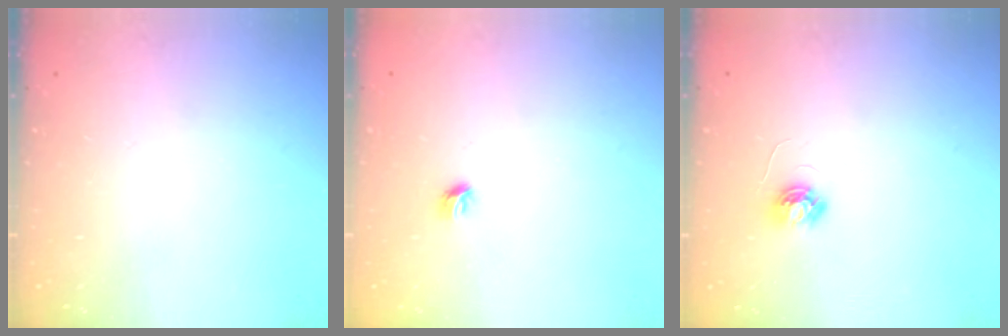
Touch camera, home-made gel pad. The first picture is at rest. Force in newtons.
{"total": 3.9, "press": 3.8, "slide": 0.9}
{"total": 4.0, "press": 4.0, "slide": 0.3}